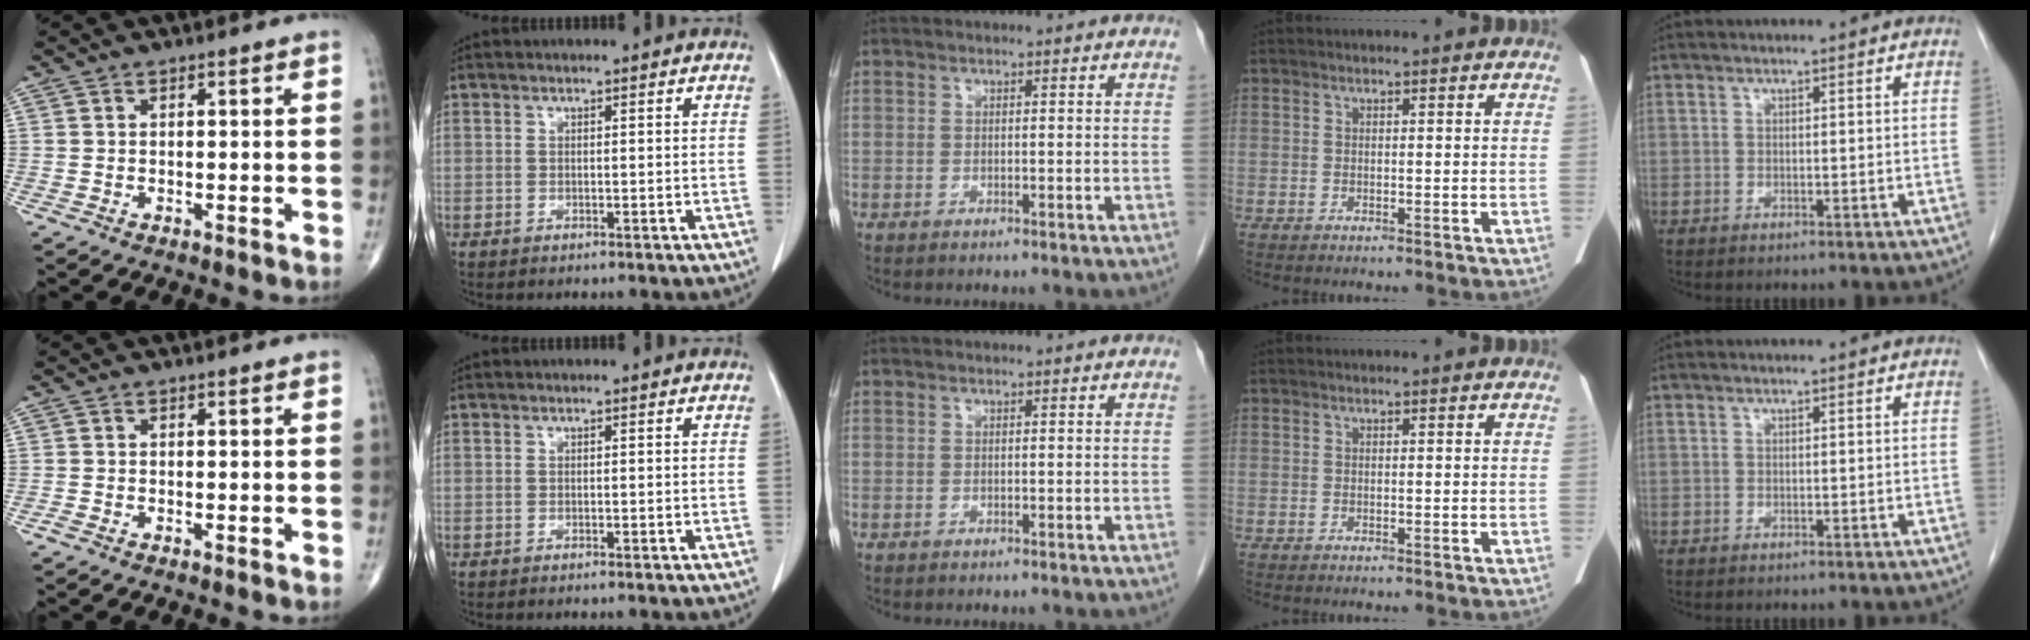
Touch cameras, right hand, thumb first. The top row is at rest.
{"thumb": {"total": 0.9, "force": [-0.5, 0.2, 0.6], "torque": [-0.017, -0.003, -0.015]}}